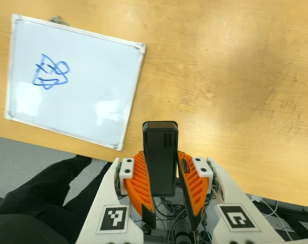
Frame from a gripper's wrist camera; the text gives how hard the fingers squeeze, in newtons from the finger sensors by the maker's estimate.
{"total": 7.0, "left": 5.3, "right": 8.6}